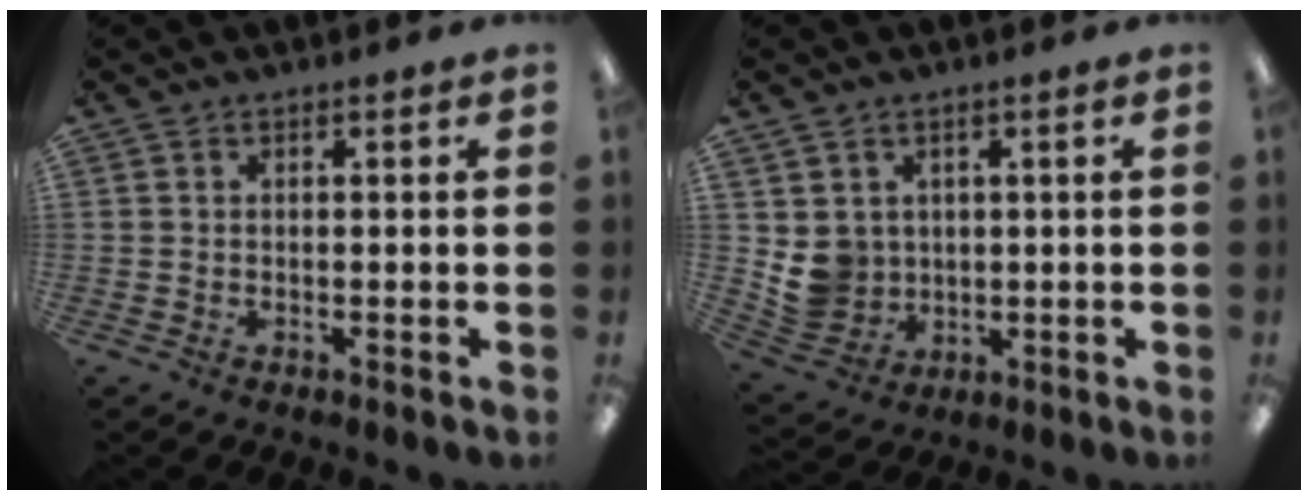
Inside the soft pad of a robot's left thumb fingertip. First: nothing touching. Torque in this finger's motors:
{"motor_torque": [1.05, 1.03, 0.48, -0.64, 0.01]}